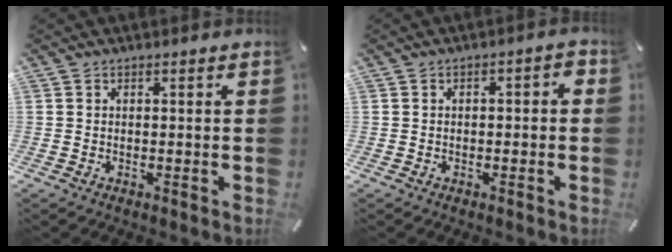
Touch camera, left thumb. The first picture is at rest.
{"total": 2.5, "force": [-1.0, 1.1, 2.1], "torque": [-0.033, 0.012, -0.019]}